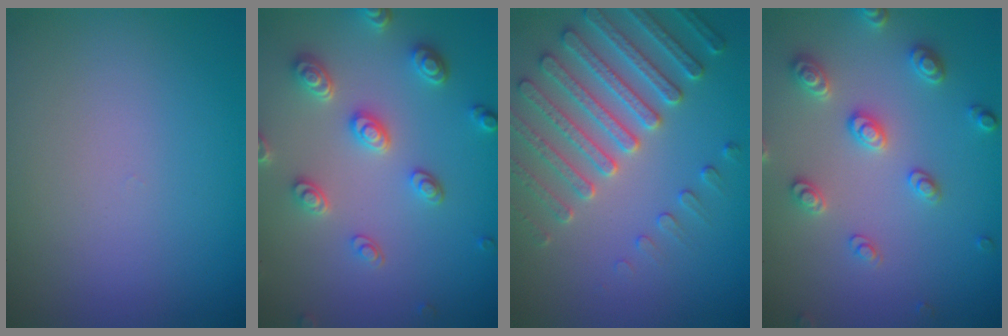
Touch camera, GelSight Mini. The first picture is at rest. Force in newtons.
{"total": 4.5, "press": 3.6, "slide": 2.6}
{"total": 5.1, "press": 4.9, "slide": 1.3}
{"total": 3.5, "press": 3.2, "slide": 1.3}